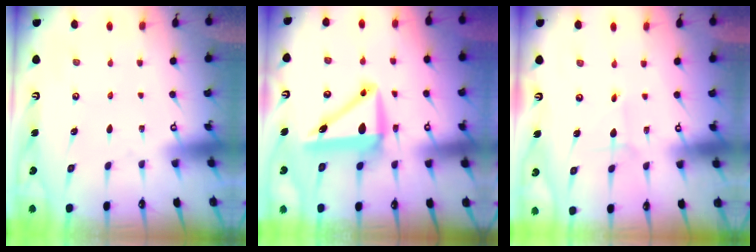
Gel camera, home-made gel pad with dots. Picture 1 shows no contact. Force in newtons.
{"total": 9.2, "press": 8.9, "slide": 2.3}
{"total": 2.9, "press": 2.9, "slide": 0.3}